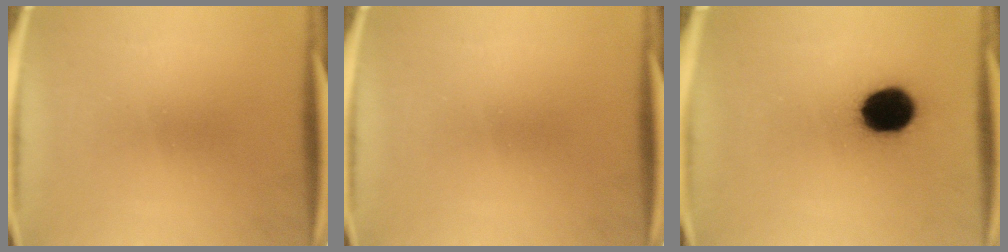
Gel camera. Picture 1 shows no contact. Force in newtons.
{"total": 0.0}
{"total": 13.2}